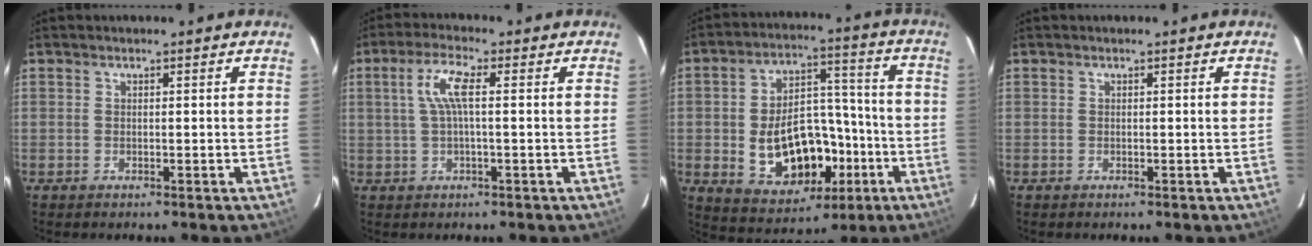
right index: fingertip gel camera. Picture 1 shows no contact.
{"total": 5.3, "force": [0.7, 0.8, 5.2], "torque": [-0.103, 0.007, 0.016]}
{"total": 18.7, "force": [-4.7, 12.5, 13.0], "torque": [-0.256, 0.023, -0.043]}
{"total": 0.0}